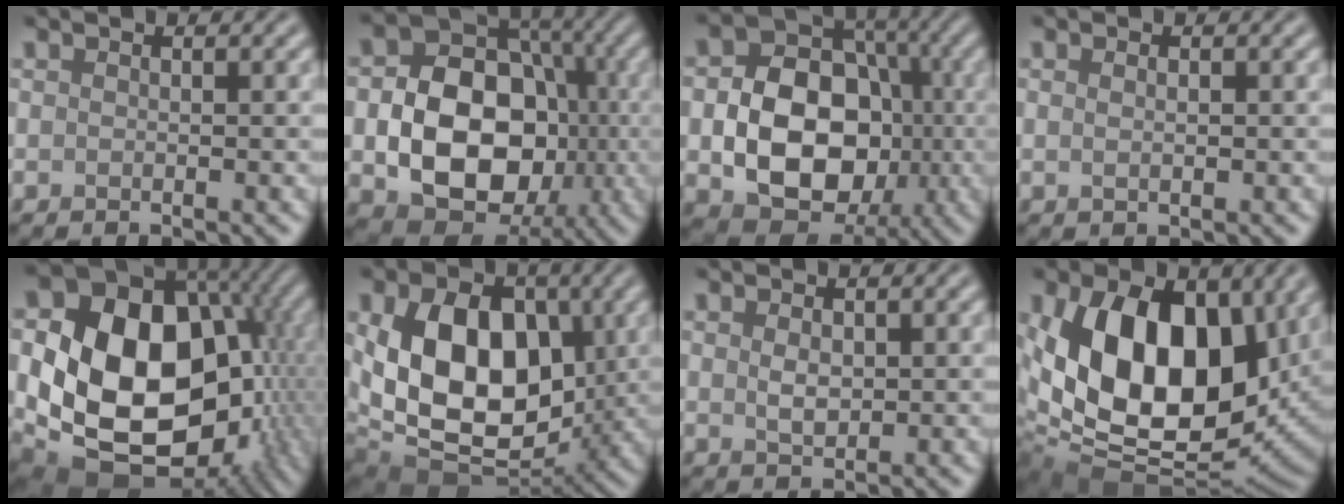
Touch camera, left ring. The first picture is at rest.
{"total": 12.1, "force": [-2.0, 8.9, 7.9], "torque": [-0.121, -0.001, -0.040]}
{"total": 10.9, "force": [-1.8, 8.1, 7.1], "torque": [-0.114, 0.003, -0.035]}
{"total": 0.9, "force": [0.2, 0.4, 0.7], "torque": [-0.013, 0.000, 0.004]}
{"total": 20.0, "force": [-1.2, 15.0, 13.3], "torque": [-0.218, -0.021, 0.005]}
{"total": 13.1, "force": [0.7, 8.7, 9.7], "torque": [-0.170, -0.008, 0.010]}
{"total": 1.6, "force": [0.3, 1.0, 1.2], "torque": [-0.025, -0.001, 0.007]}
{"total": 15.6, "force": [2.8, 9.9, 11.7], "torque": [-0.205, -0.010, 0.045]}